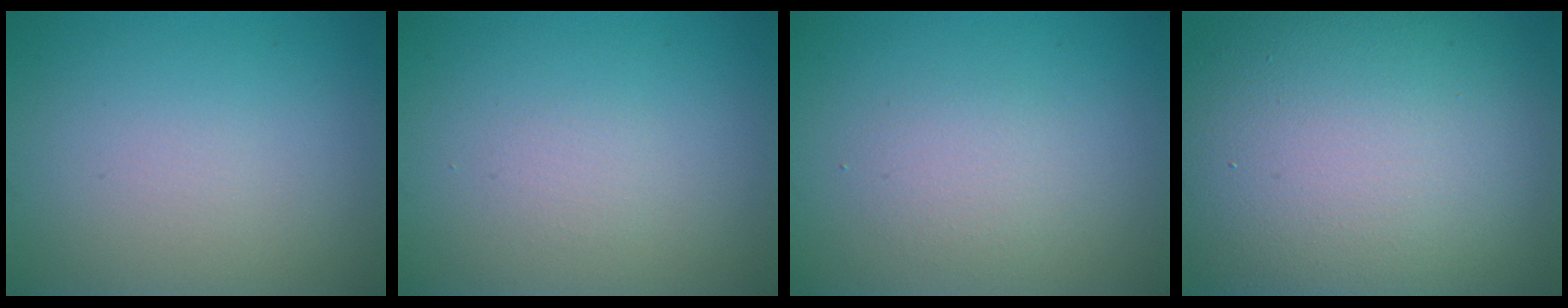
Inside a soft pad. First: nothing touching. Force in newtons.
{"total": 0.7, "press": 0.7, "slide": 0.1}
{"total": 1.7, "press": 1.7, "slide": 0.1}
{"total": 17.3, "press": 17.3, "slide": 0.9}